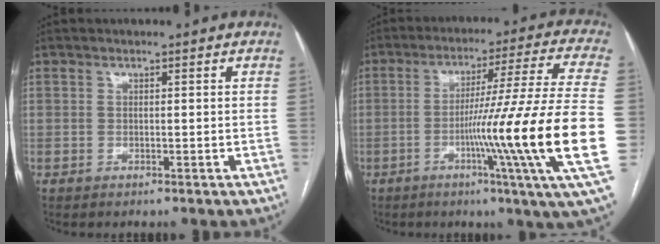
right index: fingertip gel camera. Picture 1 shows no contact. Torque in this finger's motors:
{"motor_torque": [2.14, 0.00, 0.72, 0.21]}